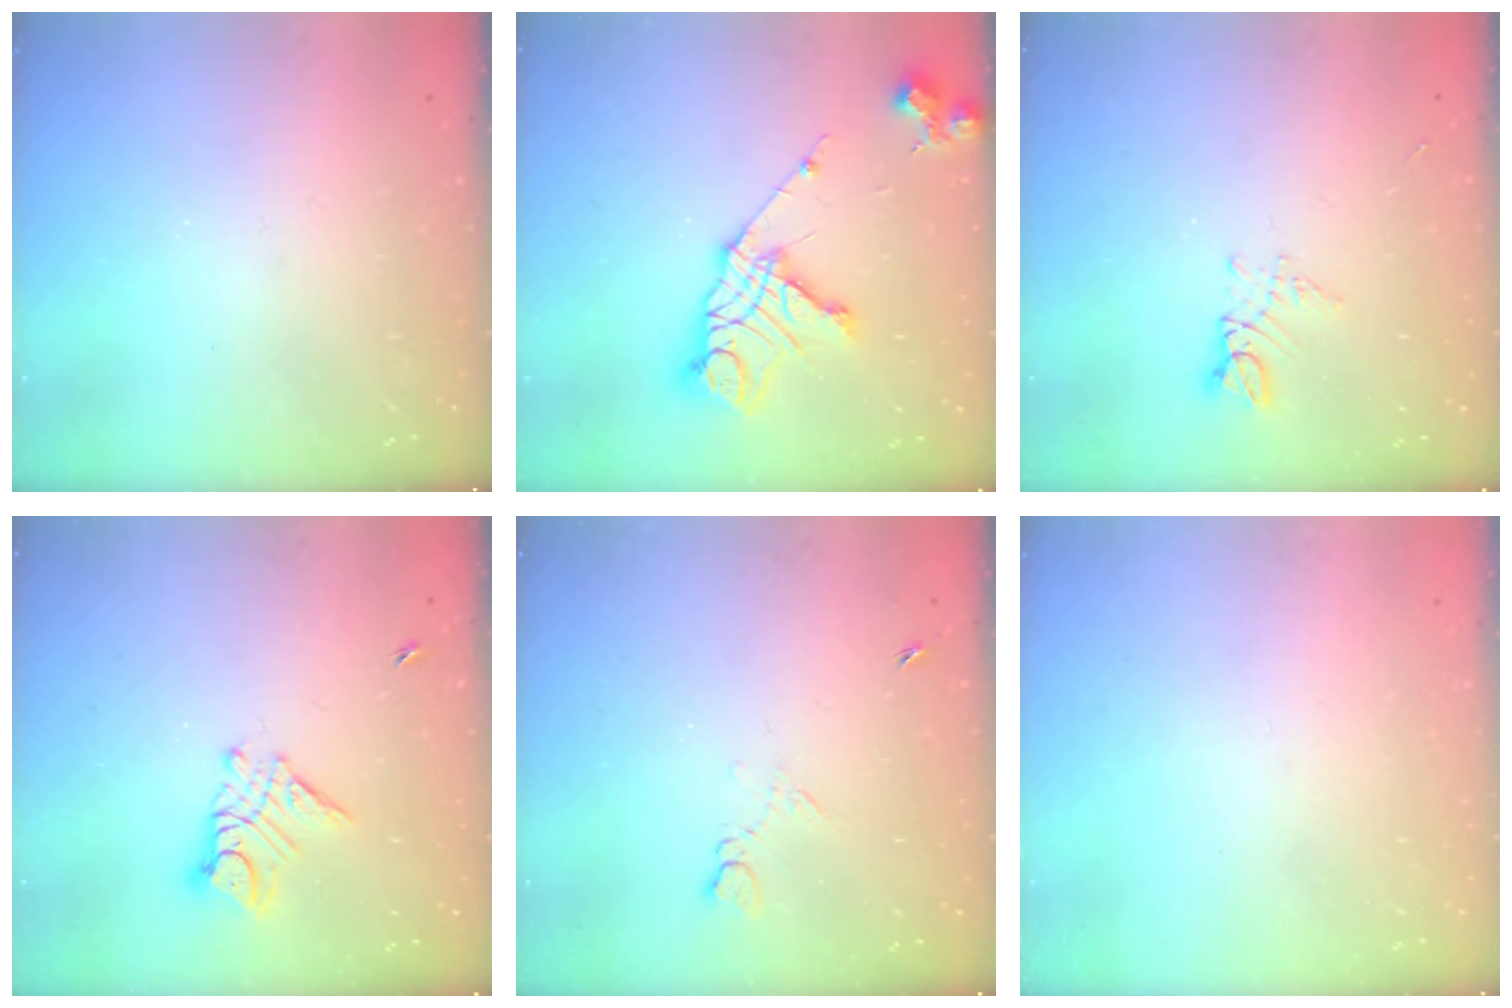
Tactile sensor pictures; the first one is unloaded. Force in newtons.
{"total": 16.2, "press": 16.1, "slide": 1.9}
{"total": 3.0, "press": 3.0, "slide": 0.3}
{"total": 8.8, "press": 8.8, "slide": 0.5}
{"total": 4.2, "press": 4.2, "slide": 0.7}
{"total": 0.0}